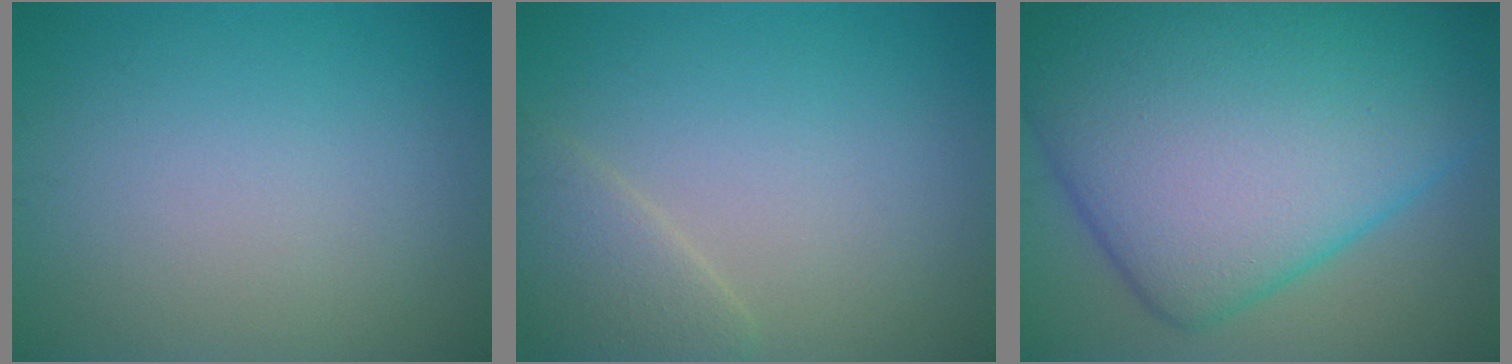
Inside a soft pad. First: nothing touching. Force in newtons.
{"total": 2.5, "press": 2.5, "slide": 0.2}
{"total": 18.5, "press": 18.5, "slide": 0.0}